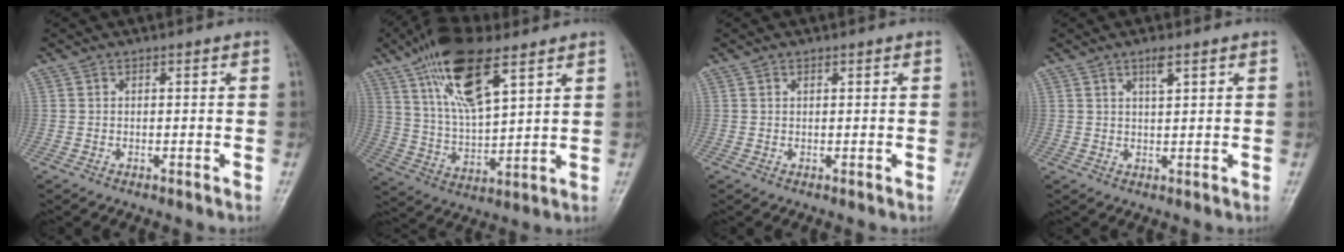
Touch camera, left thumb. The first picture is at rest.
{"total": 16.4, "force": [9.0, 6.0, 12.4], "torque": [-0.216, -0.029, 0.171]}
{"total": 0.8, "force": [0.4, 0.4, 0.5], "torque": [-0.007, -0.001, 0.007]}
{"total": 2.8, "force": [1.6, 0.7, 2.2], "torque": [-0.039, -0.005, 0.030]}